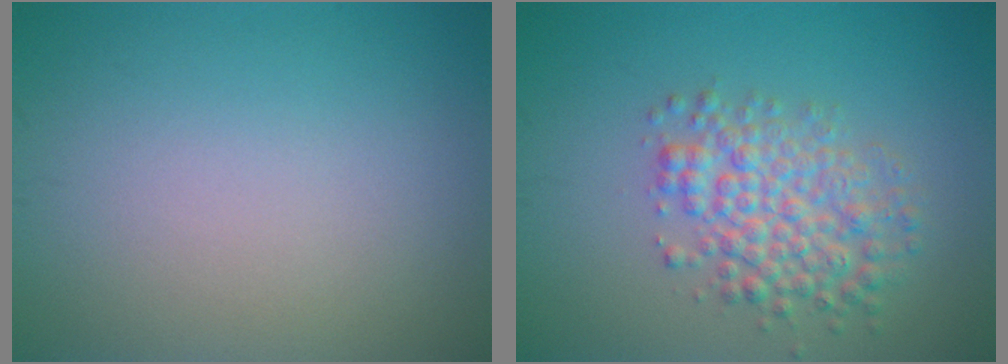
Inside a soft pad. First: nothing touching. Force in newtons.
{"total": 4.6, "press": 4.6, "slide": 0.2}